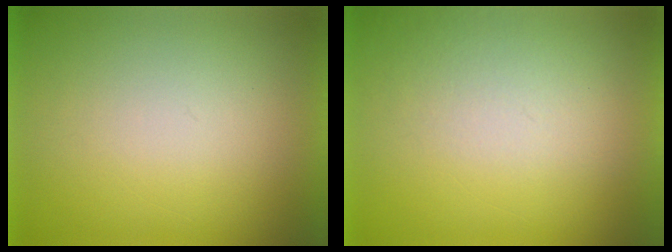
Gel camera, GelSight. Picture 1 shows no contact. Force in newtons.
{"total": 3.3}